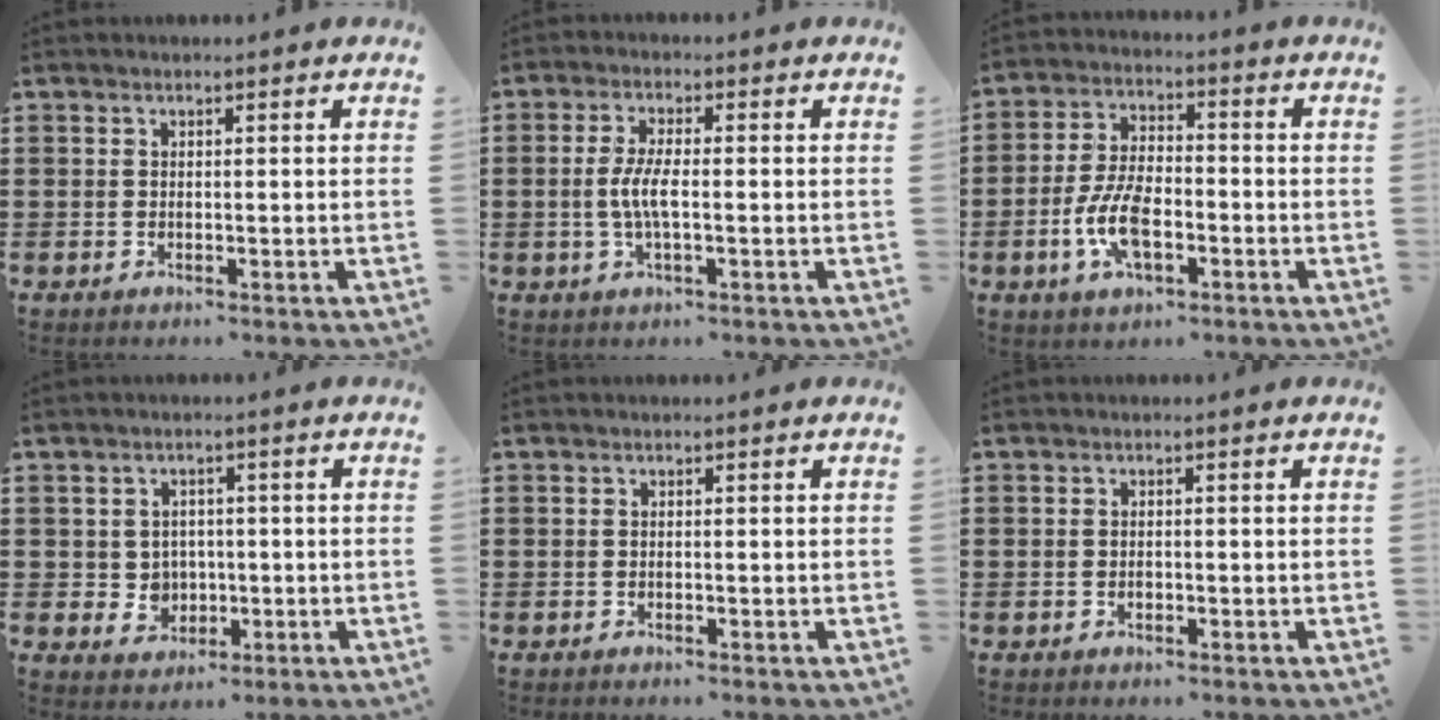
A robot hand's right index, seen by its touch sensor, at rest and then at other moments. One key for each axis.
{"total": 4.6, "fx": -0.7, "fy": 1.1, "fz": 4.4, "tx": -0.107, "ty": -0.008, "tz": -0.023}
{"total": 8.3, "fx": -2.6, "fy": 4.1, "fz": 6.8, "tx": -0.161, "ty": -0.003, "tz": -0.054}
{"total": 3.4, "fx": 0.1, "fy": 3.3, "fz": 0.8, "tx": -0.030, "ty": 0.010, "tz": -0.001}
{"total": 0.0}
{"total": 0.7, "fx": -0.3, "fy": 0.5, "fz": 0.5, "tx": -0.011, "ty": -0.002, "tz": -0.004}